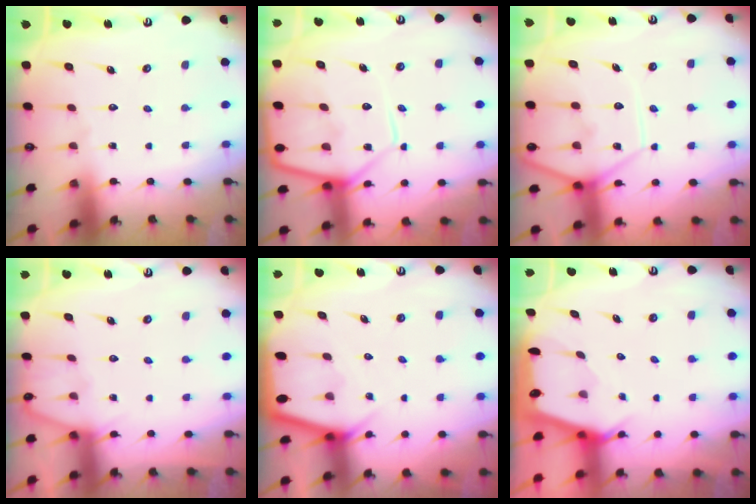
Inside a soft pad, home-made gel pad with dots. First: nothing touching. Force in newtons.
{"total": 12.6, "press": 12.5, "slide": 1.1}
{"total": 11.8, "press": 11.8, "slide": 1.1}
{"total": 3.9, "press": 3.8, "slide": 0.5}
{"total": 3.5, "press": 3.5, "slide": 0.3}
{"total": 2.5, "press": 2.5, "slide": 0.3}